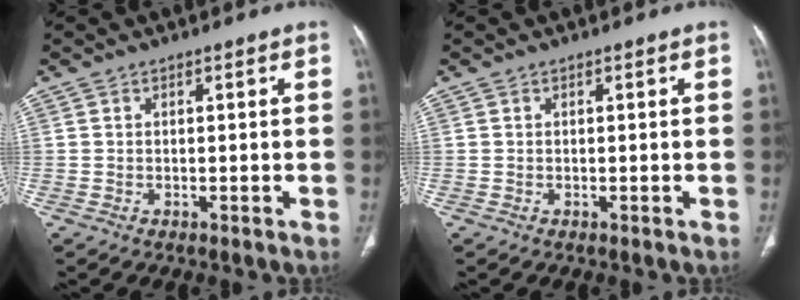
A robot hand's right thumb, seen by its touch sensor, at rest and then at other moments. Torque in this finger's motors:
{"motor_torque": [0.05, -0.02, -0.10, 0.03, 0.02]}